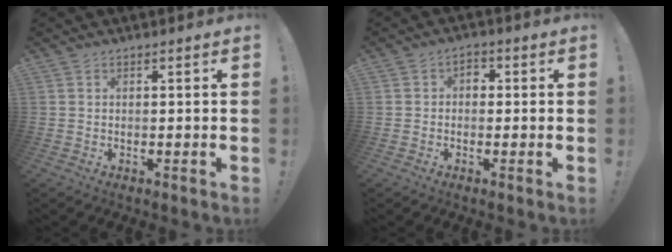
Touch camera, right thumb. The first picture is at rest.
{"total": 2.7, "force": [-0.4, 2.4, 1.3], "torque": [-0.017, 0.003, -0.010]}